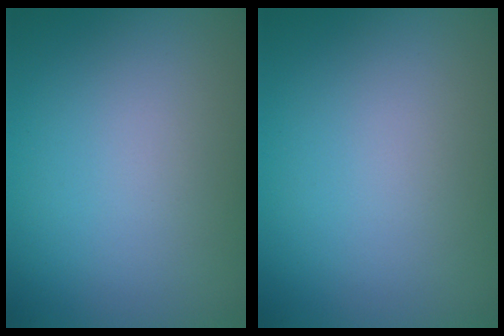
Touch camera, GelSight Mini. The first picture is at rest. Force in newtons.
{"total": 0.0}